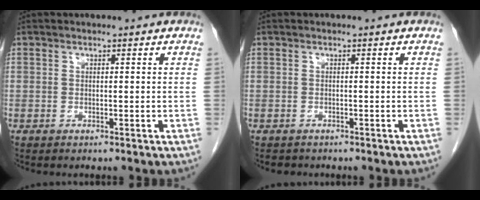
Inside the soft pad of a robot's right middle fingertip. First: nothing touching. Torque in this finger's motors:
{"motor_torque": [0.16, 0.00, 0.00, -0.01]}